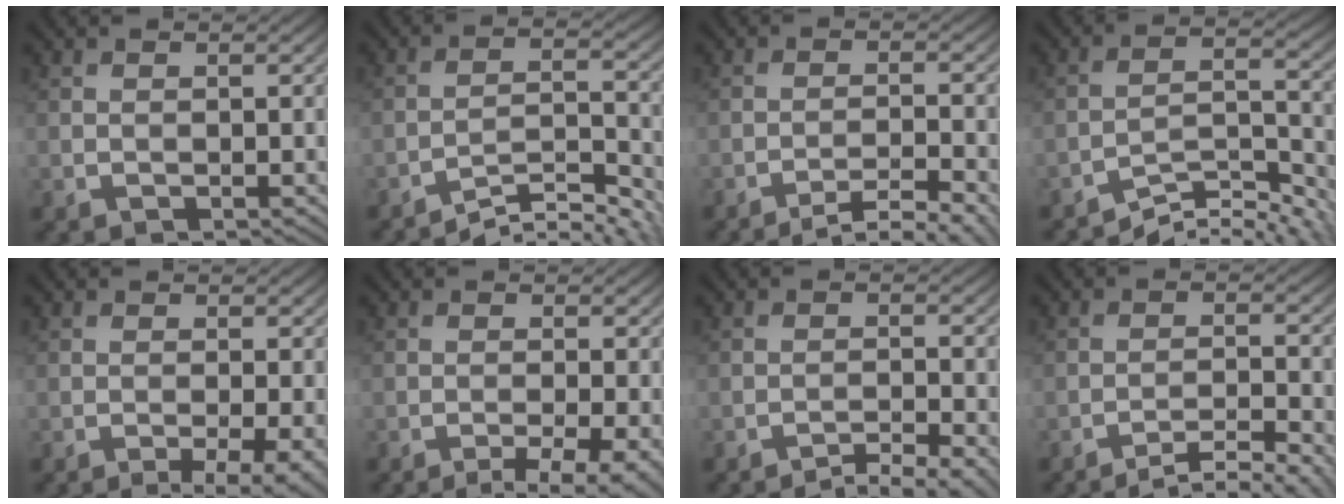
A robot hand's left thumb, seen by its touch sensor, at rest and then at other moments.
{"total": 5.3, "force": [-4.8, 0.1, 2.3], "torque": [-0.041, 0.003, -0.081]}
{"total": 4.7, "force": [-3.7, 0.3, 3.0], "torque": [-0.050, 0.007, -0.055]}
{"total": 6.8, "force": [-6.3, 0.6, 2.5], "torque": [-0.044, 0.001, -0.107]}
{"total": 5.2, "force": [-1.9, 1.4, 4.7], "torque": [-0.072, 0.005, -0.026]}
{"total": 5.9, "force": [-3.1, 1.3, 4.9], "torque": [-0.071, 0.004, -0.042]}
{"total": 4.1, "force": [-3.4, 0.0, 2.2], "torque": [-0.032, 0.008, -0.053]}
{"total": 4.7, "force": [-3.9, 0.1, 2.5], "torque": [-0.041, 0.006, -0.059]}